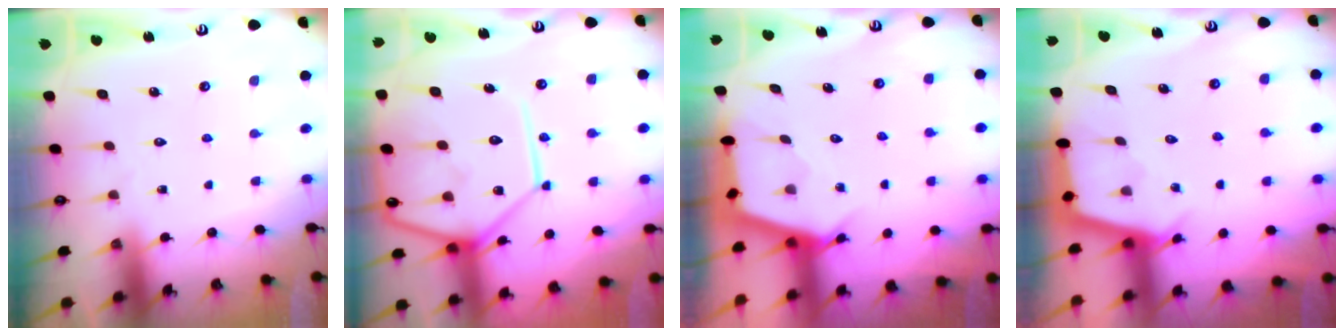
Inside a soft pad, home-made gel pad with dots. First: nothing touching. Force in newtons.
{"total": 18.6, "press": 18.5, "slide": 2.5}
{"total": 2.7, "press": 2.7, "slide": 0.3}
{"total": 2.7, "press": 2.7, "slide": 0.3}